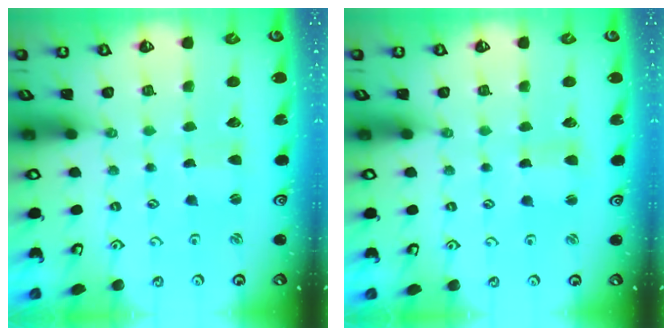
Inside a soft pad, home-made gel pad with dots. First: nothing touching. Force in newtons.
{"total": 1.7, "press": 1.7, "slide": 0.3}